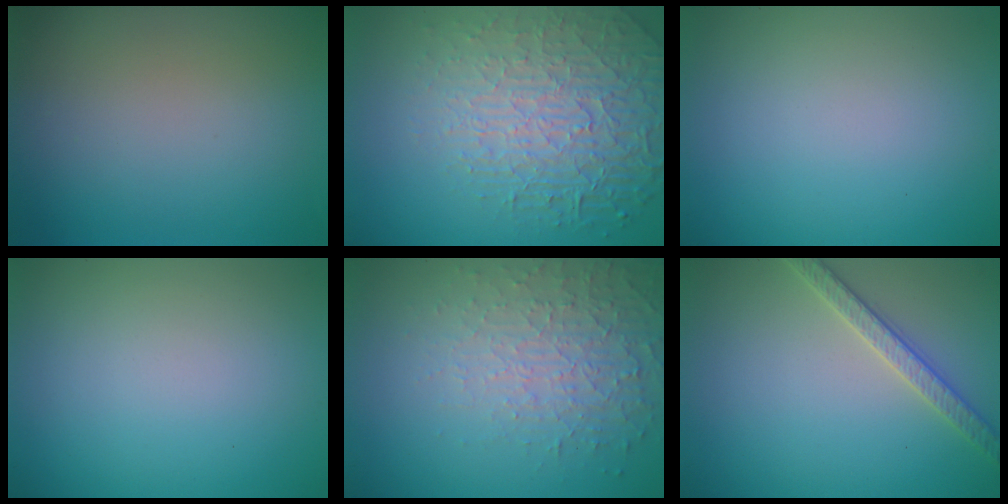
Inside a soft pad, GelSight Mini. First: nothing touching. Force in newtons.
{"total": 7.8, "press": 5.5, "slide": 5.5}
{"total": 0.0}
{"total": 0.0}
{"total": 5.3, "press": 3.4, "slide": 4.0}
{"total": 2.7, "press": 2.7, "slide": 0.1}